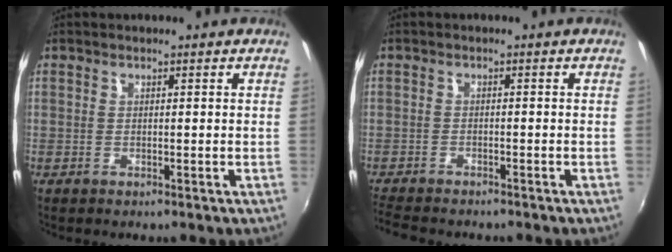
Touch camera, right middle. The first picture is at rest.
{"total": 6.8, "force": [-6.2, 1.3, 2.4], "torque": [-0.071, -0.023, -0.107]}